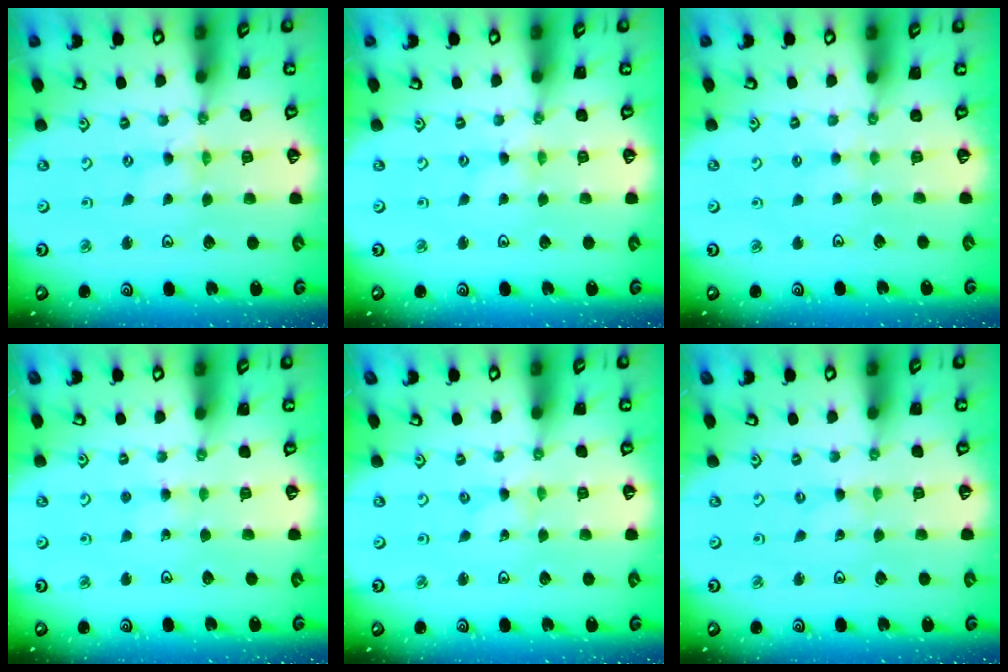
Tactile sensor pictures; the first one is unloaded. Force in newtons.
{"total": 1.1, "press": 1.1, "slide": 0.2}
{"total": 2.2, "press": 2.2, "slide": 0.5}
{"total": 3.7, "press": 3.7, "slide": 0.4}
{"total": 0.0}
{"total": 0.0}